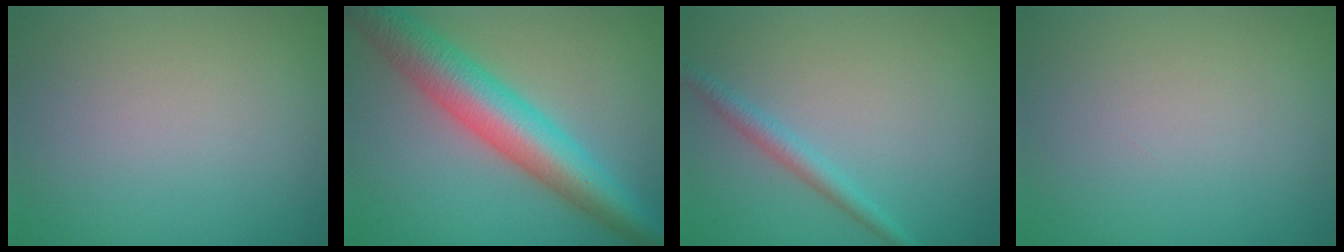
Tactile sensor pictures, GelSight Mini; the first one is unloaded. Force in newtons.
{"total": 8.7, "press": 8.7, "slide": 0.1}
{"total": 1.9, "press": 1.9, "slide": 0.1}
{"total": 0.0}